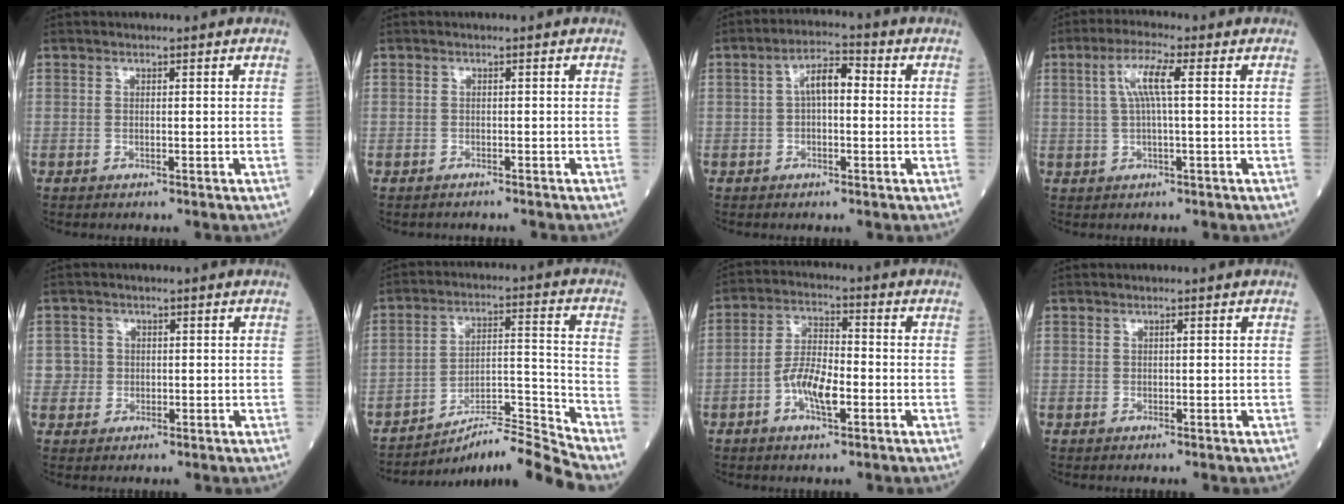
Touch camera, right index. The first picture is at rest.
{"total": 1.1, "force": [-1.0, 0.4, -0.3], "torque": [-0.004, -0.001, -0.019]}
{"total": 4.9, "force": [0.4, 1.8, 4.5], "torque": [-0.081, 0.021, 0.003]}
{"total": 5.3, "force": [1.1, 0.2, 5.2], "torque": [-0.109, 0.012, 0.024]}
{"total": 2.3, "force": [0.0, 2.3, -0.1], "torque": [0.008, 0.006, -0.002]}
{"total": 10.2, "force": [-9.6, -2.4, 2.3], "torque": [-0.034, 0.039, -0.162]}
{"total": 7.2, "force": [-2.6, 2.3, 6.3], "torque": [-0.131, 0.005, -0.050]}
{"total": 0.0}